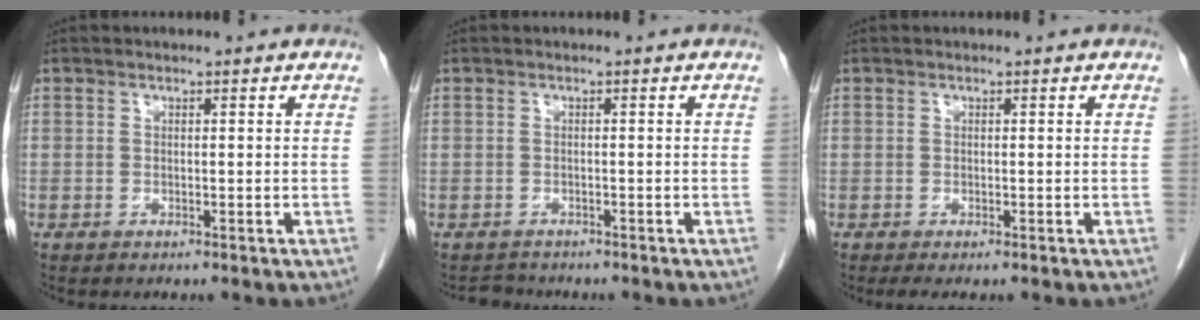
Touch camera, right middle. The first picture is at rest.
{"total": 1.8, "force": [-1.7, 0.6, -0.3], "torque": [-0.001, -0.006, -0.026]}
{"total": 1.9, "force": [-1.5, 0.4, 1.2], "torque": [-0.016, -0.007, -0.019]}